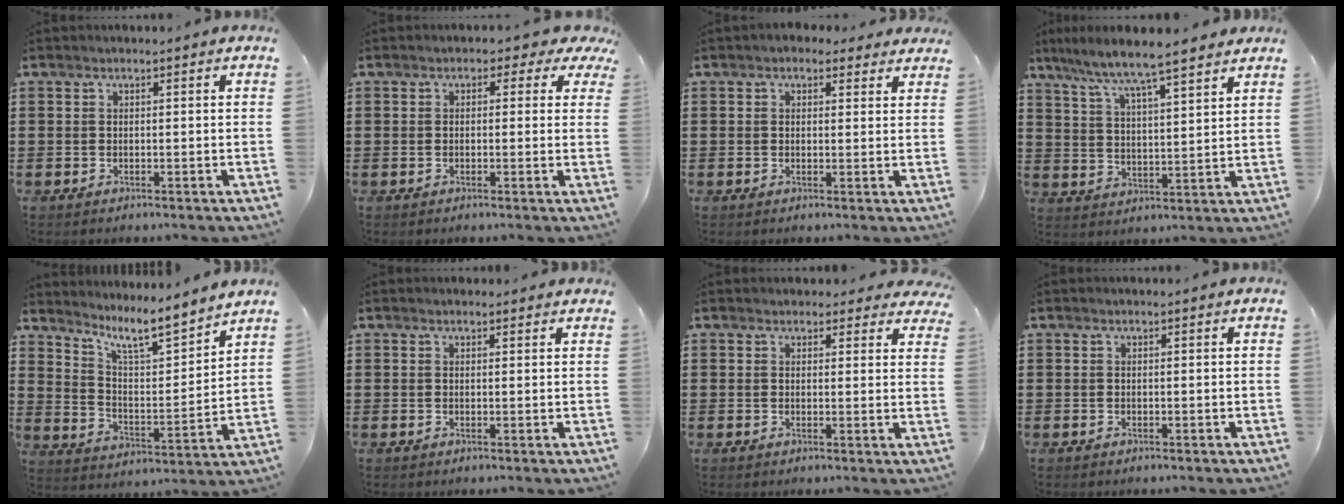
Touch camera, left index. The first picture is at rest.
{"total": 2.0, "force": [0.2, 1.4, 1.3], "torque": [-0.023, 0.005, -0.002]}
{"total": 2.1, "force": [1.5, 1.3, 0.5], "torque": [-0.008, 0.004, 0.025]}
{"total": 6.4, "force": [5.7, 0.1, 2.9], "torque": [-0.081, -0.032, 0.094]}
{"total": 8.4, "force": [7.1, 1.0, 4.3], "torque": [-0.101, -0.044, 0.121]}
{"total": 1.0, "force": [0.9, 0.4, 0.1], "torque": [-0.004, 0.003, 0.018]}
{"total": 2.4, "force": [2.1, 1.0, 0.5], "torque": [-0.008, -0.004, 0.038]}
{"total": 0.0}